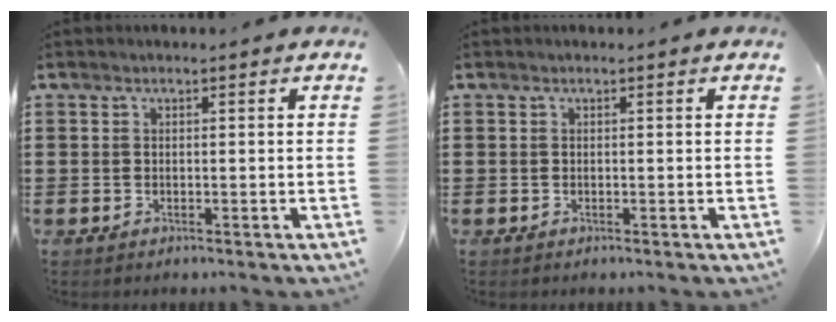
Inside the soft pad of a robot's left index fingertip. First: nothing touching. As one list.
[{"total": 0.0}]